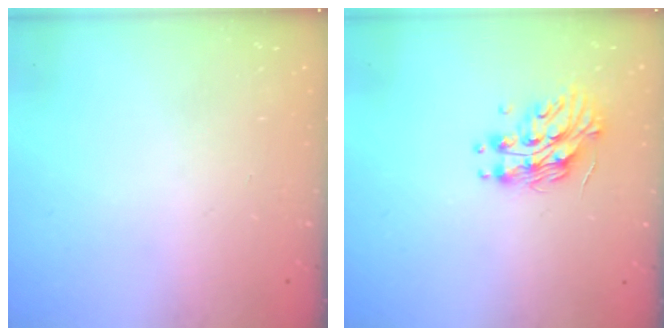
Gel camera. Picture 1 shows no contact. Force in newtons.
{"total": 11.6, "press": 11.6, "slide": 0.0}